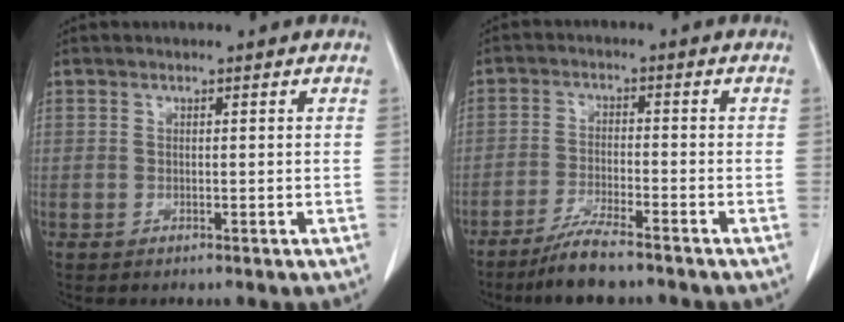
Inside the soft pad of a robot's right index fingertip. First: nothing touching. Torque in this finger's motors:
{"motor_torque": [0.70, -0.65, 0.12, 0.07]}